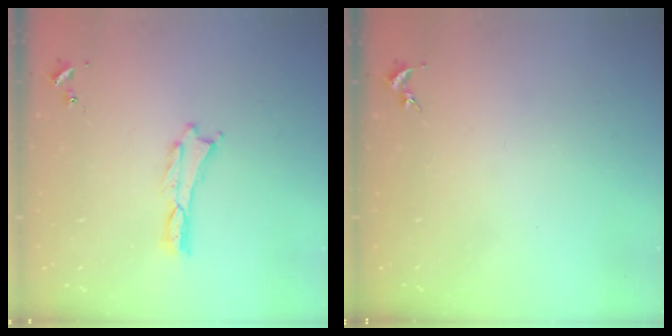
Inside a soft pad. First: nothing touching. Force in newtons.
{"total": 0.0}